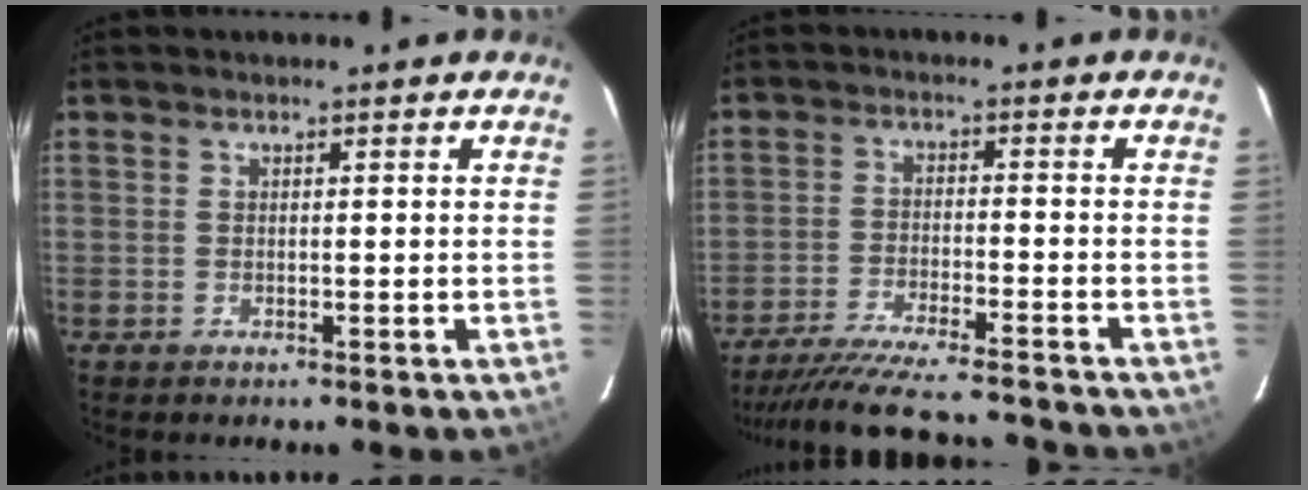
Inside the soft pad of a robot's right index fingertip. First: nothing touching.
{"total": 17.5, "force": [-15.9, 1.8, 7.0], "torque": [-0.143, -0.022, -0.247]}